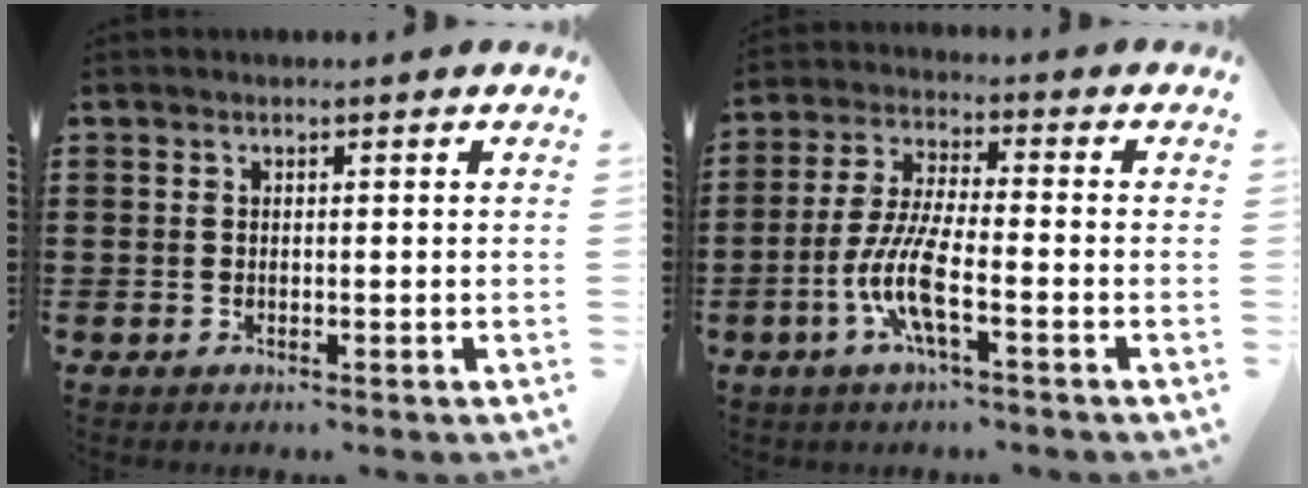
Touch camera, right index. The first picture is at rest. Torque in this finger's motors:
{"motor_torque": [2.14, 0.00, 0.75, 0.21]}